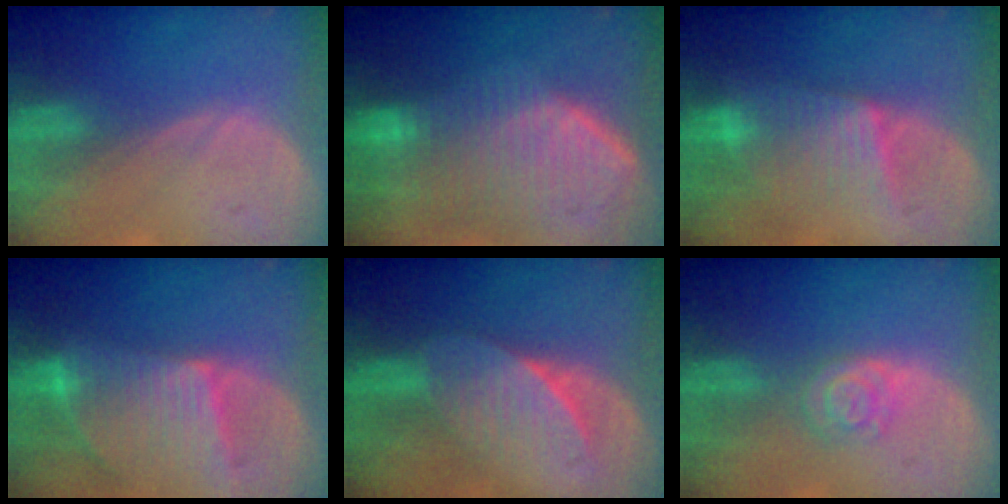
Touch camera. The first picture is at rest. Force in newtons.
{"total": 10.5, "press": 9.1, "slide": 5.2}
{"total": 6.3, "press": 6.3, "slide": 0.7}
{"total": 9.4, "press": 8.2, "slide": 4.6}
{"total": 7.4, "press": 6.6, "slide": 3.4}
{"total": 4.2, "press": 3.8, "slide": 1.8}